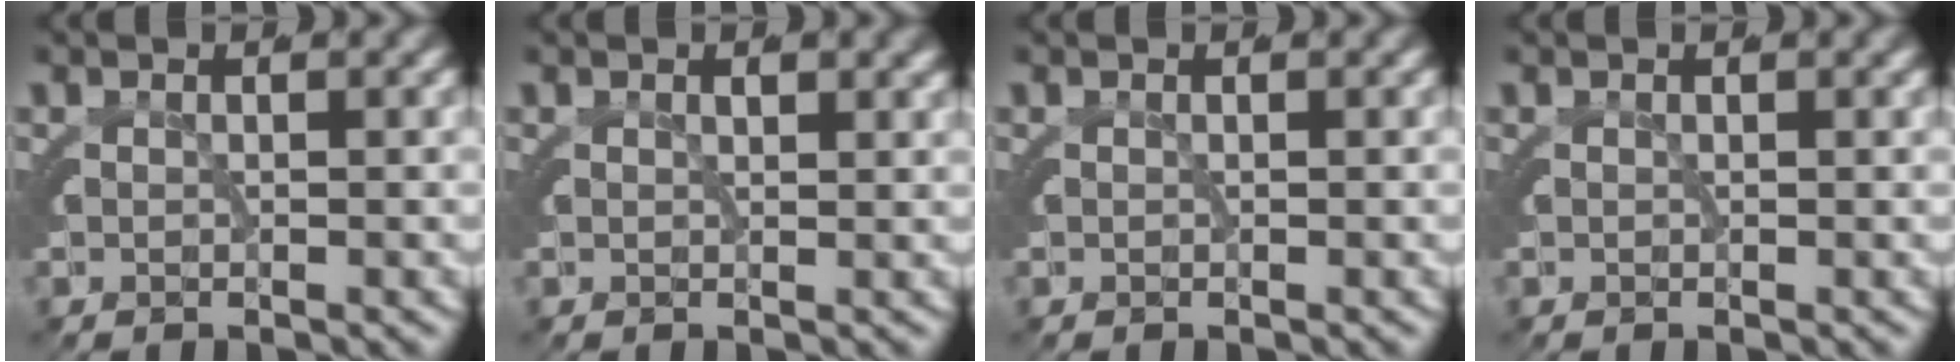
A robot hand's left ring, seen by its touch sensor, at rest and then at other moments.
{"total": 0.7, "force": [0.5, -0.3, 0.3], "torque": [0.002, 0.004, 0.006]}
{"total": 0.0}
{"total": 0.0}